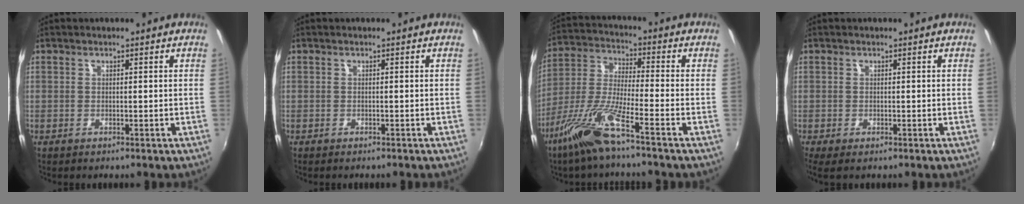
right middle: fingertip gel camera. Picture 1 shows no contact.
{"total": 0.5, "force": [-0.5, 0.2, 0.1], "torque": [-0.003, -0.003, -0.009]}
{"total": 11.0, "force": [-7.2, 0.4, 8.4], "torque": [-0.182, -0.008, -0.143]}
{"total": 1.8, "force": [-0.7, 0.4, 1.6], "torque": [-0.031, -0.008, -0.010]}